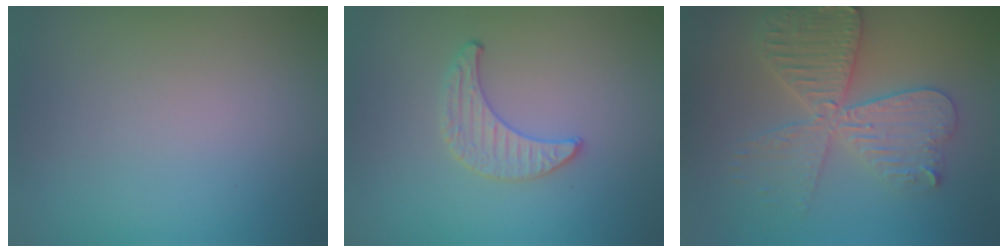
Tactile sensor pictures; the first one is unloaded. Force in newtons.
{"total": 1.3, "press": 1.3, "slide": 0.2}
{"total": 5.7, "press": 5.6, "slide": 0.8}